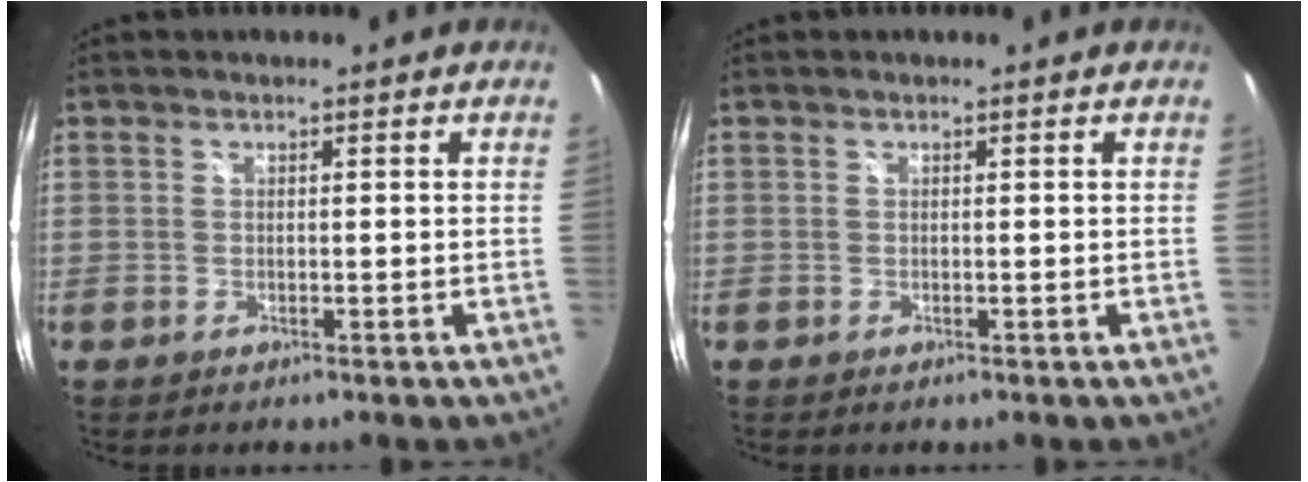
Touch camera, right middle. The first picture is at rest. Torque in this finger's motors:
{"motor_torque": [-0.09, -0.15, -0.03, 0.01]}